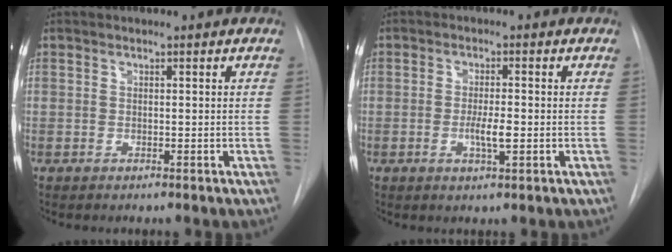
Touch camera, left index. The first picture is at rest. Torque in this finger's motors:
{"motor_torque": [0.61, 0.19, 0.11, 0.05]}